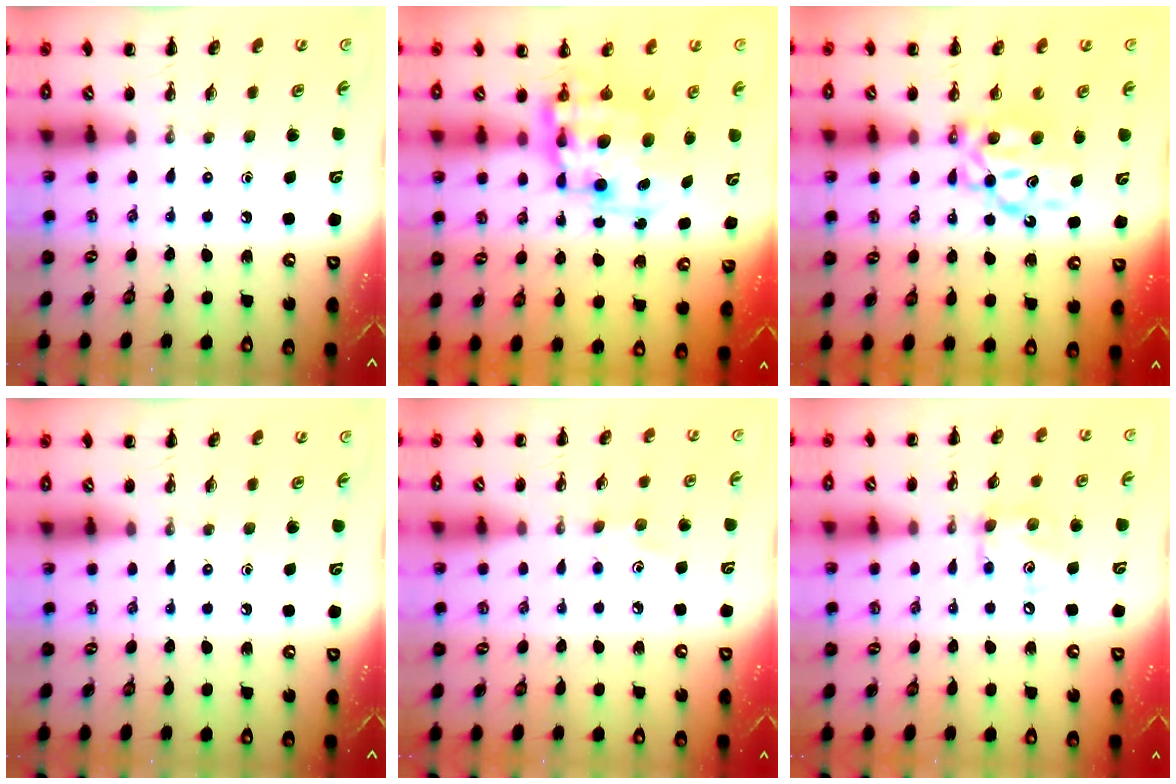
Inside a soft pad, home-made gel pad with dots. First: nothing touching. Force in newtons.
{"total": 12.2, "press": 11.8, "slide": 3.0}
{"total": 8.0, "press": 7.9, "slide": 1.1}
{"total": 0.0}
{"total": 3.8, "press": 3.7, "slide": 0.8}
{"total": 7.4, "press": 7.4, "slide": 1.0}